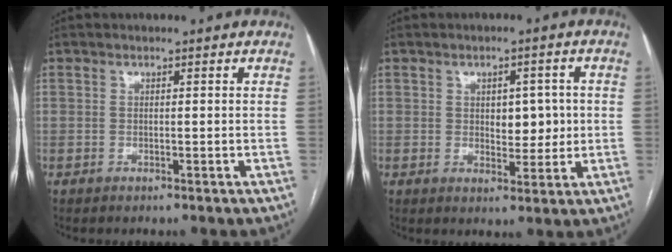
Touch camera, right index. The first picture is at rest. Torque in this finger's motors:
{"motor_torque": [0.14, 0.21, -0.01, 0.00]}